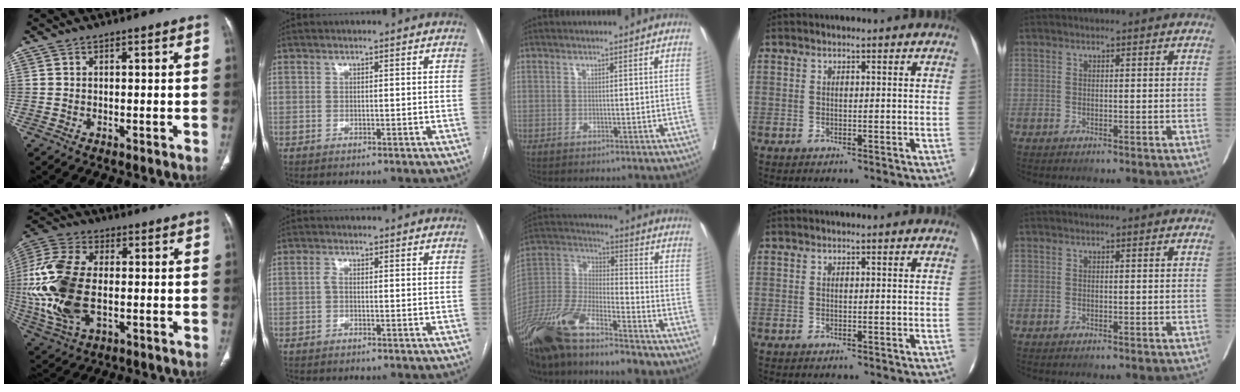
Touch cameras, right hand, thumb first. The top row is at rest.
{"thumb": {"total": 18.5, "force": [-1.3, 10.5, 15.2], "torque": [-0.345, 0.001, -0.020]}, "index": {"total": 1.0, "force": [-0.2, 0.4, 0.9], "torque": [-0.016, 0.003, -0.006]}, "middle": {"total": 20.7, "force": [-15.9, 4.9, 12.3], "torque": [-0.291, -0.029, -0.304]}}